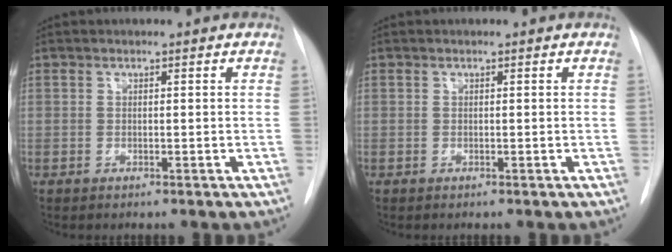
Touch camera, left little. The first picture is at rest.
{"total": 0.0}